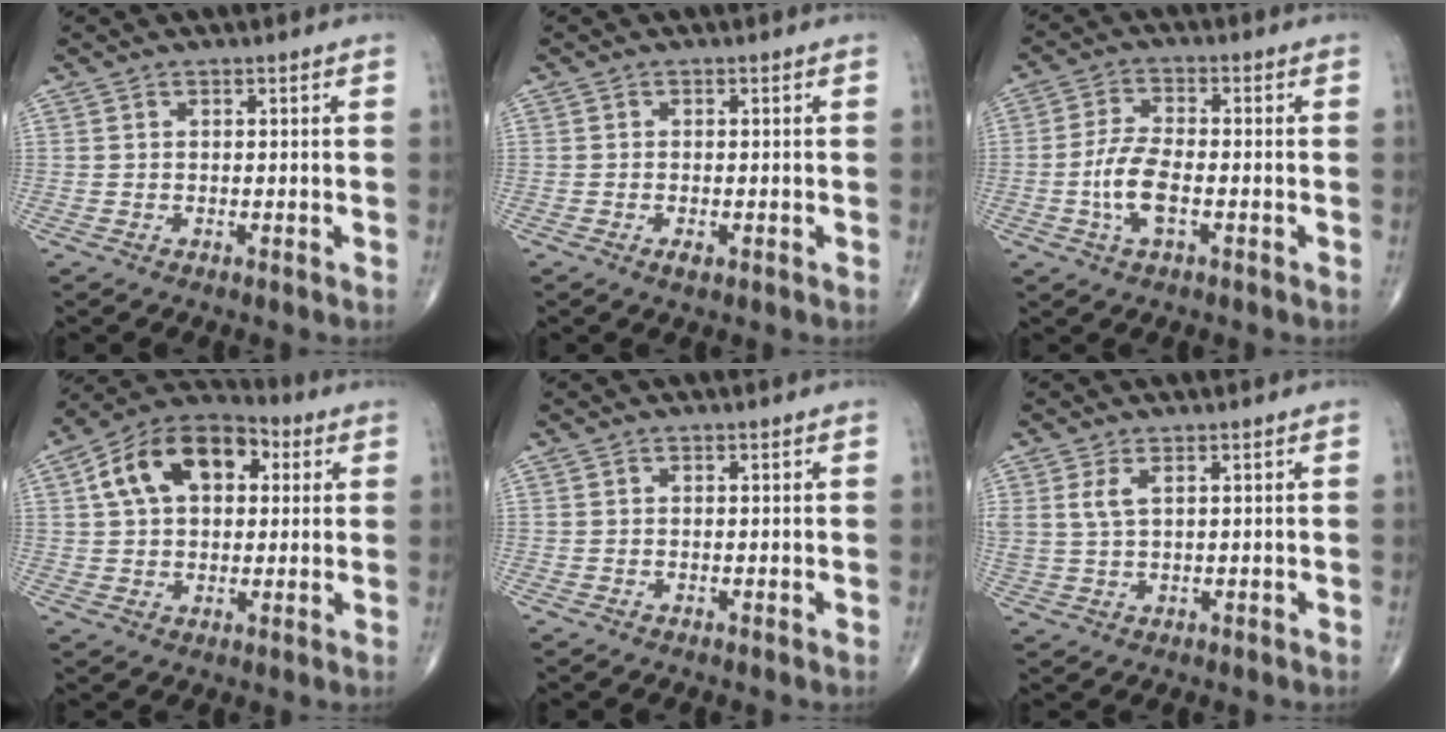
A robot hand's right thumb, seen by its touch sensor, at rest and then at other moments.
{"total": 1.4, "force": [-0.7, 0.5, 1.1], "torque": [-0.017, -0.002, -0.013]}
{"total": 7.0, "force": [-2.0, 2.8, 6.1], "torque": [-0.128, 0.010, -0.040]}
{"total": 15.5, "force": [4.2, 9.8, 11.2], "torque": [-0.164, 0.021, 0.061]}
{"total": 0.0}
{"total": 3.3, "force": [1.4, 1.4, 2.6], "torque": [-0.063, 0.000, 0.037]}